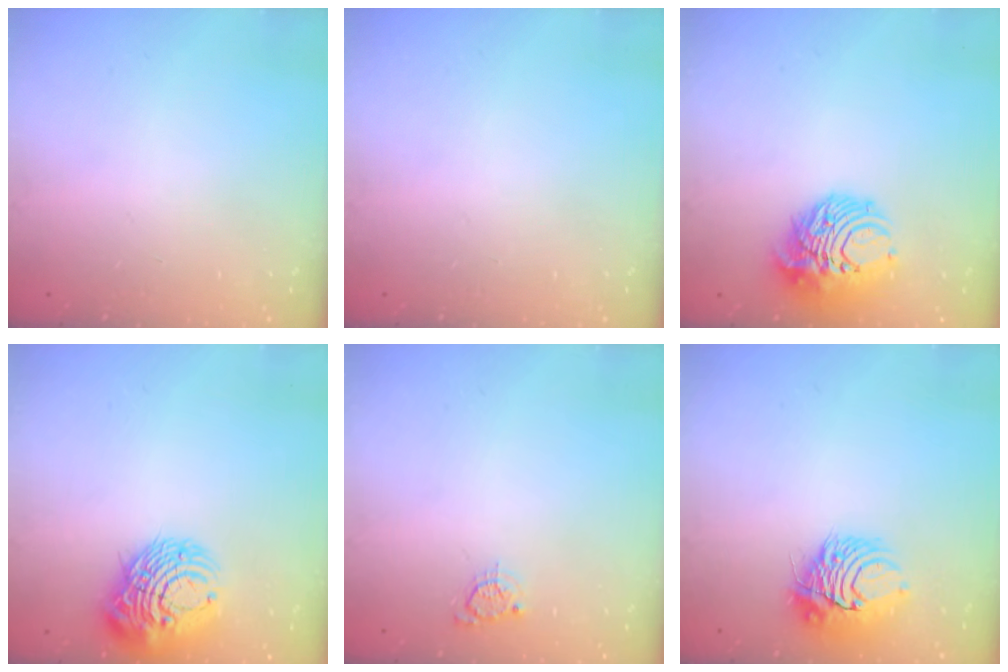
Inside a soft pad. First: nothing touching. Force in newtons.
{"total": 0.0}
{"total": 11.0, "press": 10.9, "slide": 0.9}
{"total": 13.3, "press": 13.2, "slide": 1.4}
{"total": 3.3, "press": 3.3, "slide": 0.4}
{"total": 10.3, "press": 10.3, "slide": 0.8}